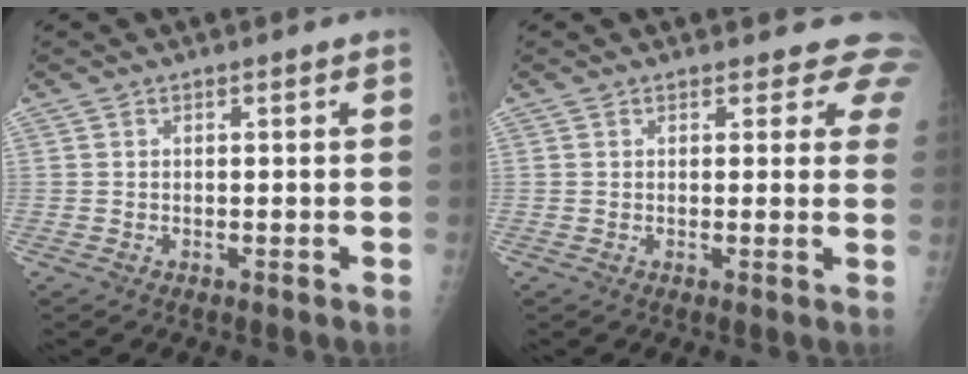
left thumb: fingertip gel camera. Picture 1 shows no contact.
{"total": 5.7, "force": [5.0, 2.6, 0.6], "torque": [0.039, -0.021, 0.031]}